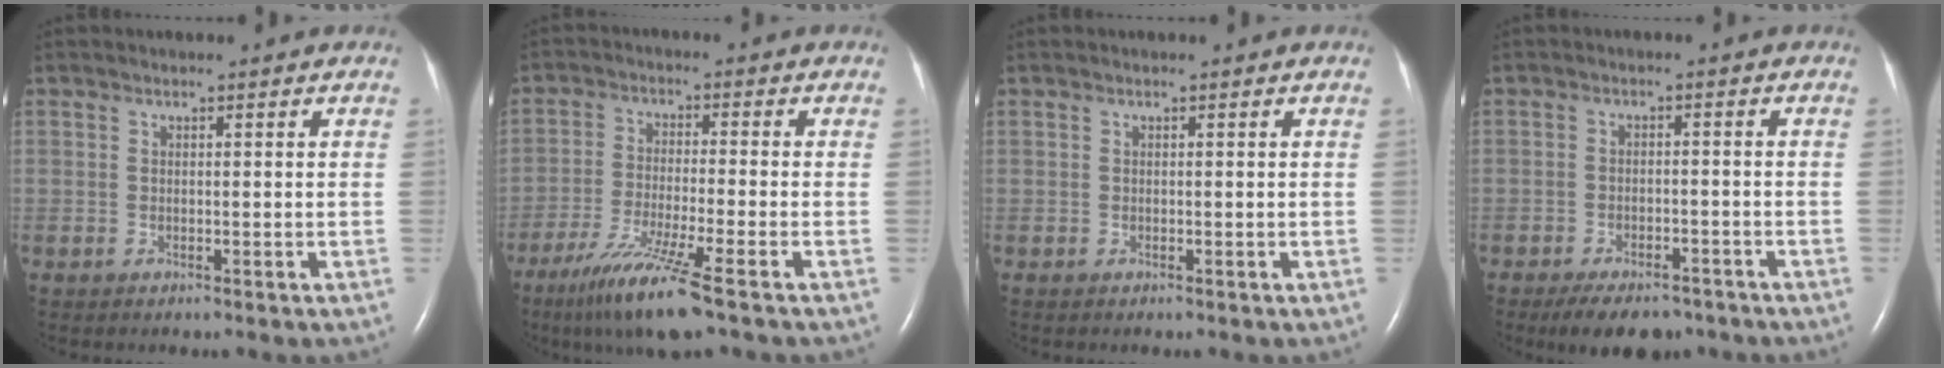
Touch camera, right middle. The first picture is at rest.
{"total": 10.1, "force": [-6.6, -0.8, 7.5], "torque": [-0.148, -0.037, -0.122]}
{"total": 0.0}
{"total": 8.4, "force": [-6.6, 3.5, 3.8], "torque": [-0.051, -0.001, -0.096]}